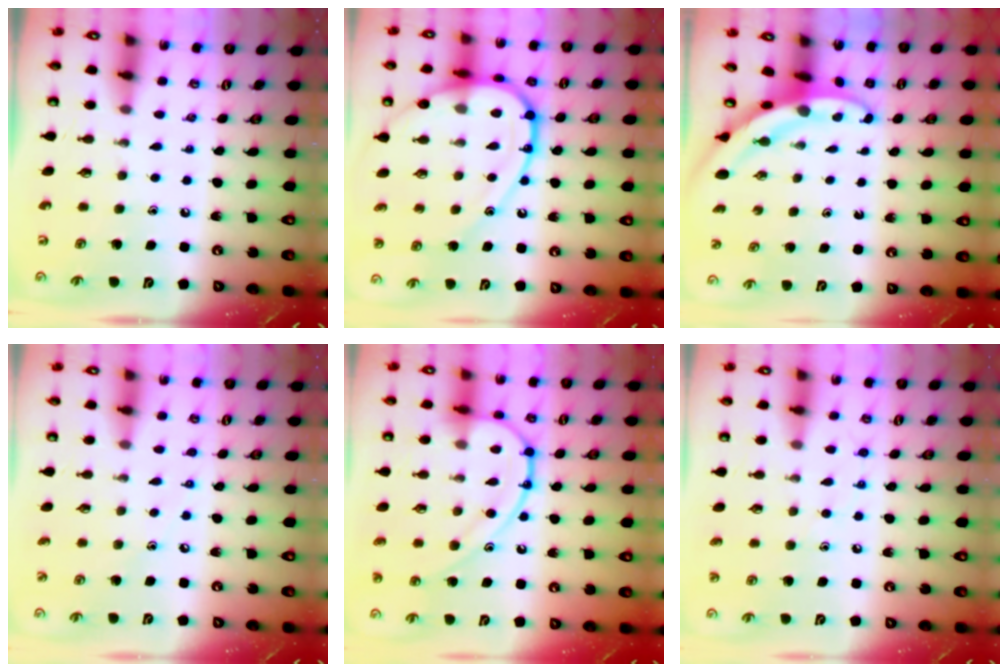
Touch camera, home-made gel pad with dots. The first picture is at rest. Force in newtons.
{"total": 16.5, "press": 16.5, "slide": 0.8}
{"total": 3.1, "press": 3.1, "slide": 0.3}
{"total": 3.9, "press": 3.9, "slide": 0.5}
{"total": 14.0, "press": 13.9, "slide": 1.5}
{"total": 7.4, "press": 7.4, "slide": 0.6}